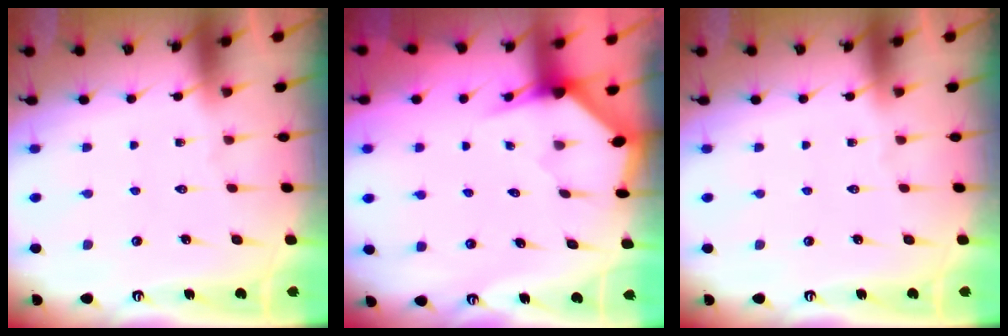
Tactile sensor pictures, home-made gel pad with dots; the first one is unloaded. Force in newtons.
{"total": 2.9, "press": 2.9, "slide": 0.2}
{"total": 0.0}